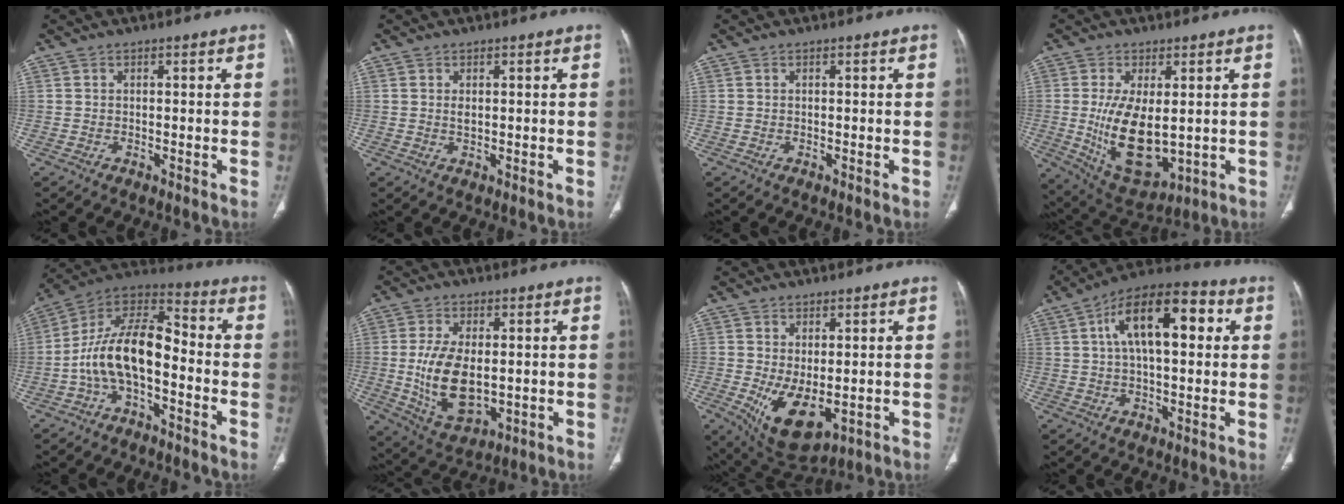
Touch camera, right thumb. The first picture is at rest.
{"total": 1.0, "force": [0.3, 0.5, 0.8], "torque": [-0.017, -0.001, 0.008]}
{"total": 0.0}
{"total": 13.5, "force": [-0.2, 6.6, 11.8], "torque": [-0.203, -0.023, 0.020]}
{"total": 14.8, "force": [-3.7, 7.6, 12.1], "torque": [-0.216, 0.065, -0.073]}
{"total": 12.4, "force": [-0.4, 6.7, 10.4], "torque": [-0.194, -0.016, 0.009]}
{"total": 9.4, "force": [-1.6, 4.9, 7.9], "torque": [-0.126, -0.017, -0.002]}
{"total": 16.2, "force": [4.2, 7.5, 13.8], "torque": [-0.207, 0.025, 0.061]}